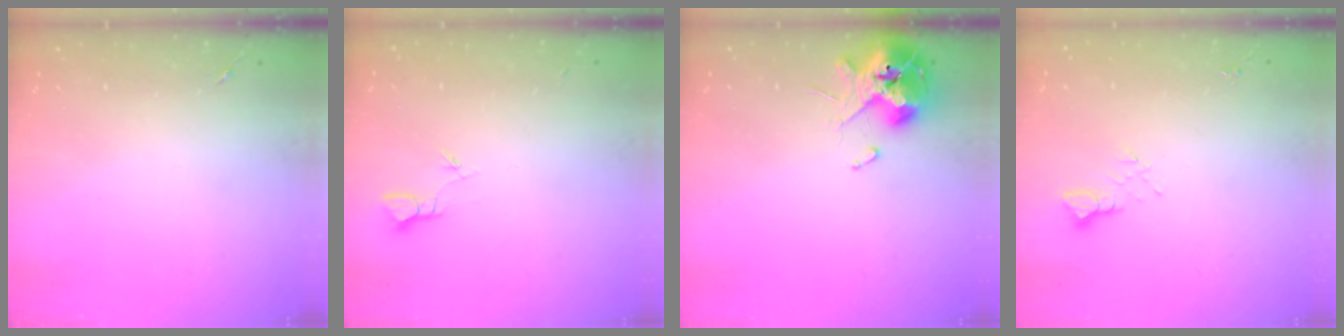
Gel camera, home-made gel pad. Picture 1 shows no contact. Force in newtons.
{"total": 2.4, "press": 2.4, "slide": 0.2}
{"total": 13.0, "press": 12.8, "slide": 1.8}
{"total": 2.7, "press": 2.7, "slide": 0.2}